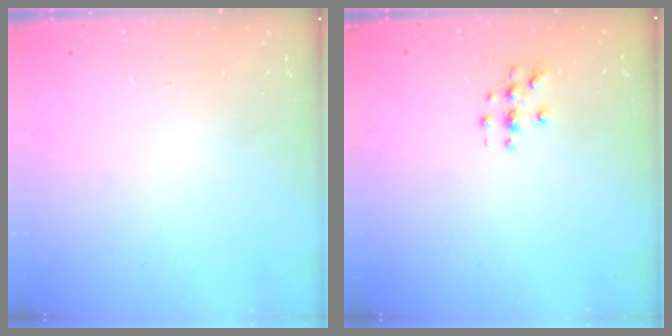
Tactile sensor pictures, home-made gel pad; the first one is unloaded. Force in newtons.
{"total": 2.9, "press": 2.9, "slide": 0.3}